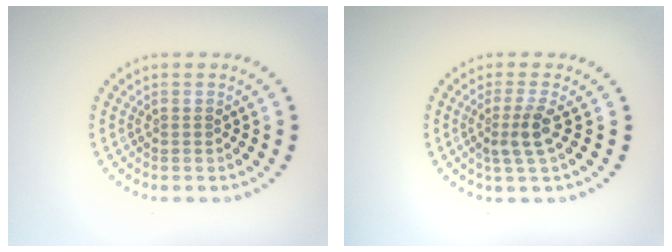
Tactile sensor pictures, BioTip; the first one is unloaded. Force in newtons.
{"total": 2.3, "press": 1.7, "slide": 1.5}